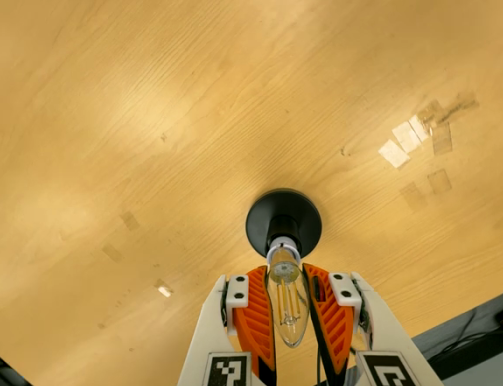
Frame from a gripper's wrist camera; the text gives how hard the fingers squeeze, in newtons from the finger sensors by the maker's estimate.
{"total": 16.9, "left": 16.6, "right": 17.3}